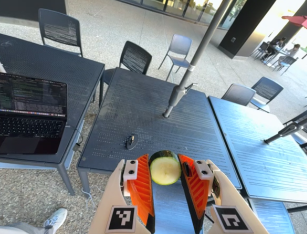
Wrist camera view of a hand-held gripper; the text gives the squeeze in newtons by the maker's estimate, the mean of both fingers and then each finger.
{"total": 10.5, "left": 10.1, "right": 11.0}